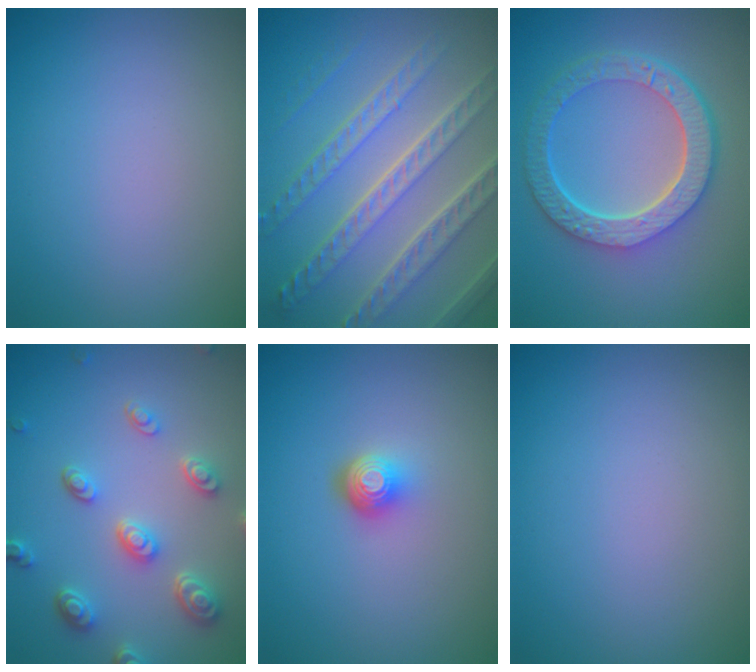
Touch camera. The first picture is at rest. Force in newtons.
{"total": 8.0, "press": 5.7, "slide": 5.7}
{"total": 6.7, "press": 4.9, "slide": 4.5}
{"total": 4.6, "press": 3.7, "slide": 2.7}
{"total": 2.3, "press": 1.4, "slide": 1.8}
{"total": 0.0}